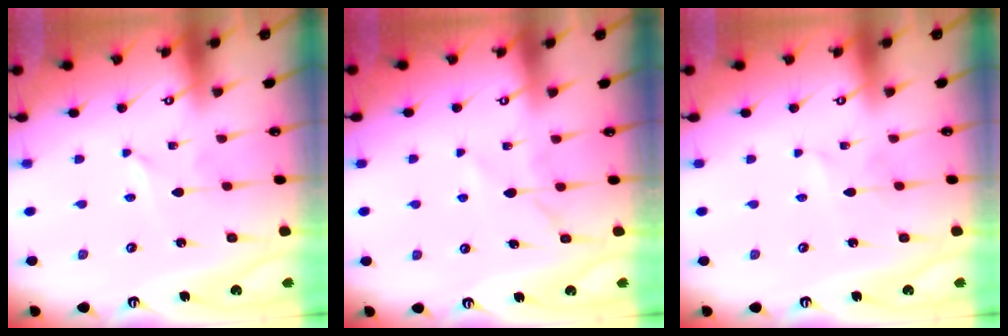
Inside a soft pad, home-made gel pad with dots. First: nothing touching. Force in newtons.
{"total": 6.2, "press": 6.1, "slide": 0.5}
{"total": 2.9, "press": 2.9, "slide": 0.4}